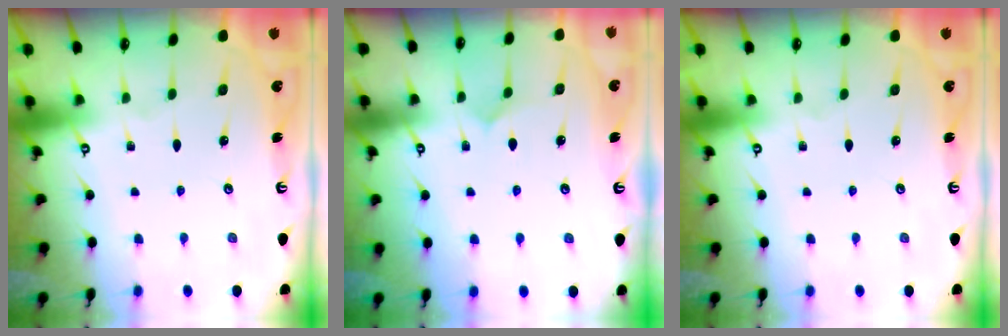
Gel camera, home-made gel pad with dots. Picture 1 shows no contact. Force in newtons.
{"total": 4.3, "press": 4.3, "slide": 0.3}
{"total": 0.0}